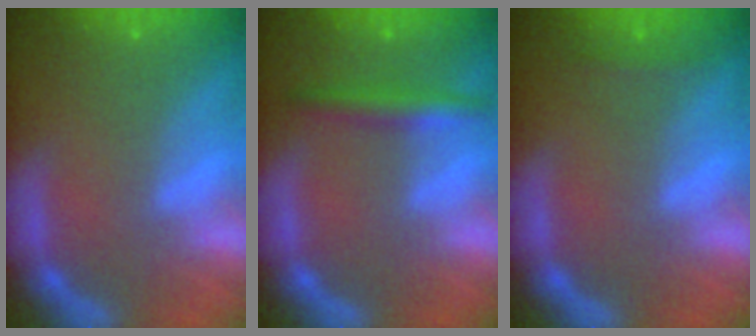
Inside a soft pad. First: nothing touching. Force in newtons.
{"total": 3.0}
{"total": 0.9}